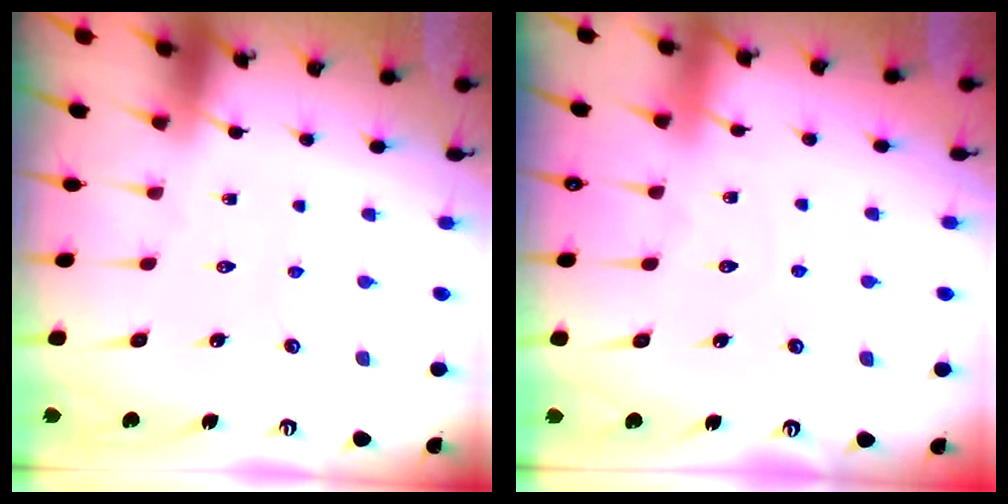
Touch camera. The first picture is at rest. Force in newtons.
{"total": 4.3, "press": 4.3, "slide": 0.5}